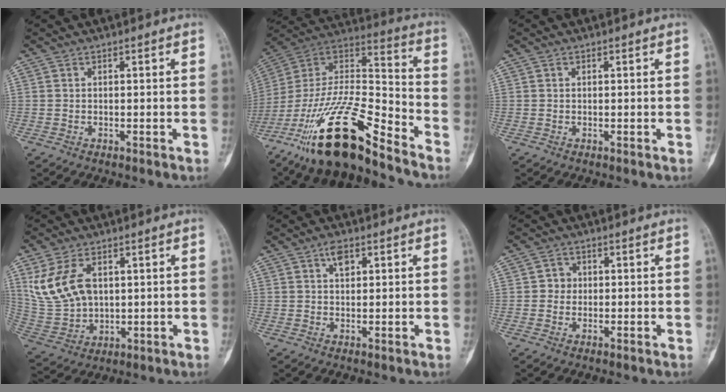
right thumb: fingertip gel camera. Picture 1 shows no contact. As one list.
[{"total": 23.7, "force": [-16.7, 6.3, 15.6], "torque": [-0.327, 0.064, -0.306]}, {"total": 0.0}, {"total": 11.7, "force": [3.7, 7.5, 8.1], "torque": [-0.157, -0.010, 0.090]}, {"total": 2.8, "force": [1.5, 1.6, 1.9], "torque": [-0.022, -0.002, 0.022]}, {"total": 2.3, "force": [0.0, 2.2, 0.7], "torque": [0.006, 0.007, -0.005]}]